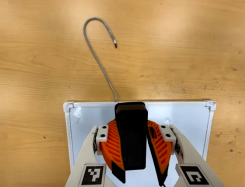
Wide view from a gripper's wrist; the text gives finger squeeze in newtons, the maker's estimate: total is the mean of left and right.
{"total": 11.9, "left": 10.8, "right": 12.9}